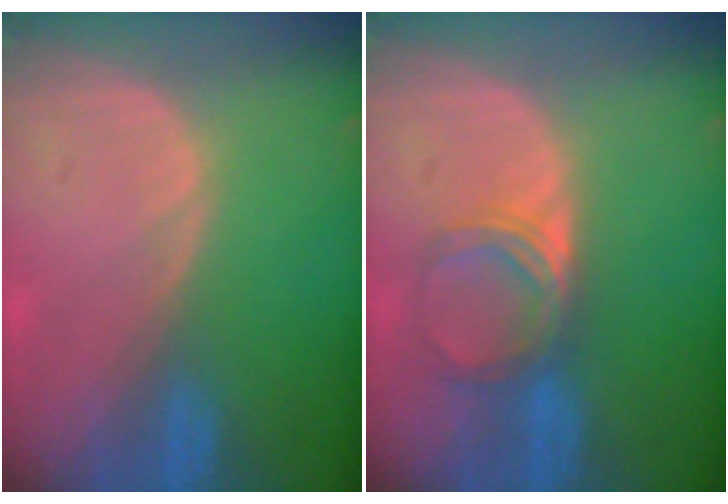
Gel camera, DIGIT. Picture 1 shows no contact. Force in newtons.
{"total": 5.1, "press": 4.5, "slide": 2.3}